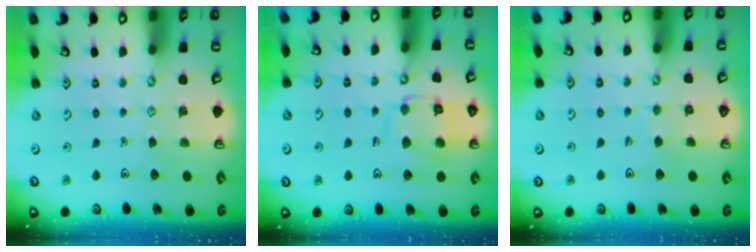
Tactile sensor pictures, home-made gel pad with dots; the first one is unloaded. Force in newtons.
{"total": 11.5, "press": 11.5, "slide": 0.9}
{"total": 1.8, "press": 1.8, "slide": 0.0}